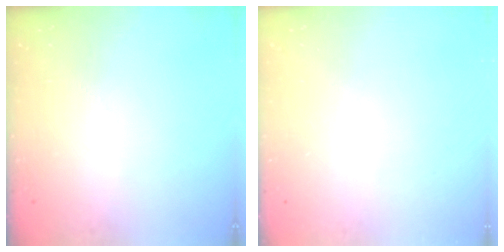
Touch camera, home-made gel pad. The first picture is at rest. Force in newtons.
{"total": 0.0}